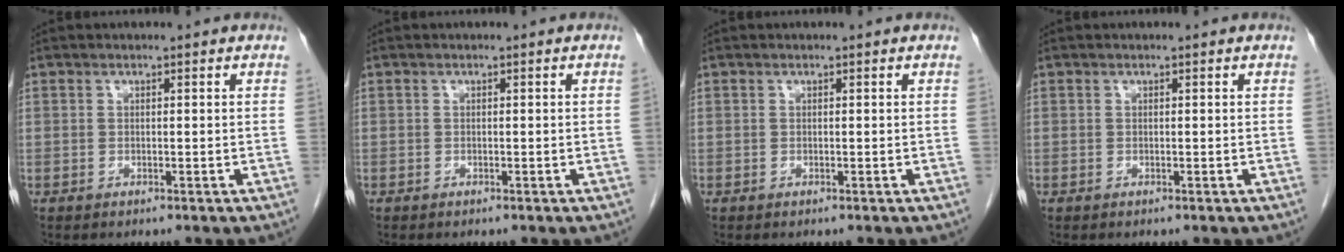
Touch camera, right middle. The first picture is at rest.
{"total": 0.0}
{"total": 0.0}
{"total": 0.0}